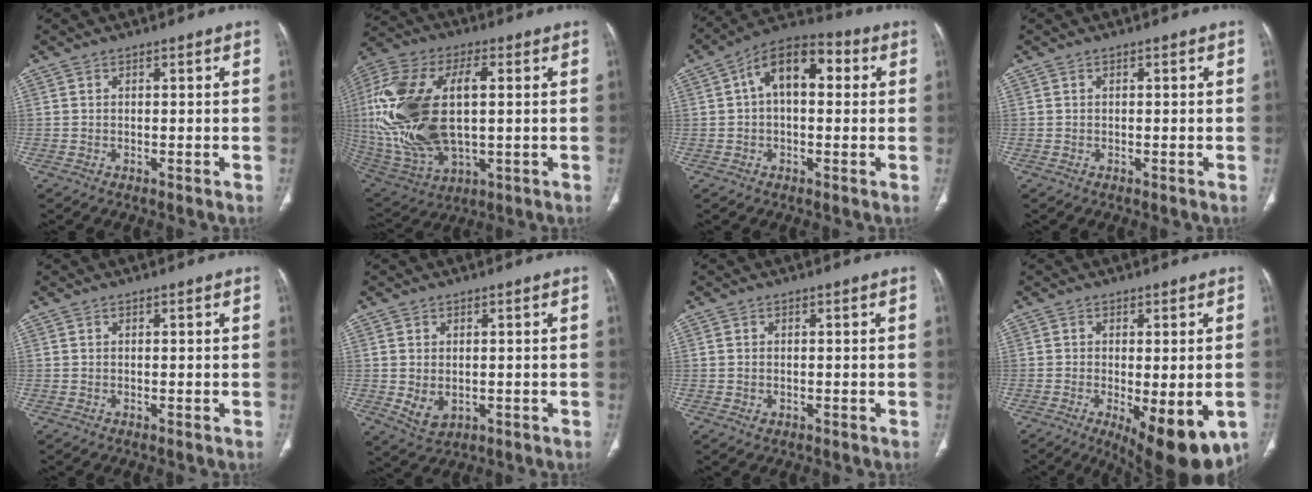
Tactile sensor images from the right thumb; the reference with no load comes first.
{"total": 25.8, "force": [1.6, 13.1, 22.1], "torque": [-0.480, -0.005, 0.035]}
{"total": 12.0, "force": [2.4, 6.6, 9.7], "torque": [-0.142, 0.036, 0.029]}
{"total": 0.0}
{"total": 0.0}
{"total": 4.3, "force": [-0.3, 3.1, 3.0], "torque": [-0.053, -0.009, 0.011]}
{"total": 0.9, "force": [-0.1, 0.8, 0.5], "torque": [-0.012, 0.000, 0.003]}
{"total": 14.0, "force": [-5.5, 5.2, 11.7], "torque": [-0.142, -0.013, -0.067]}